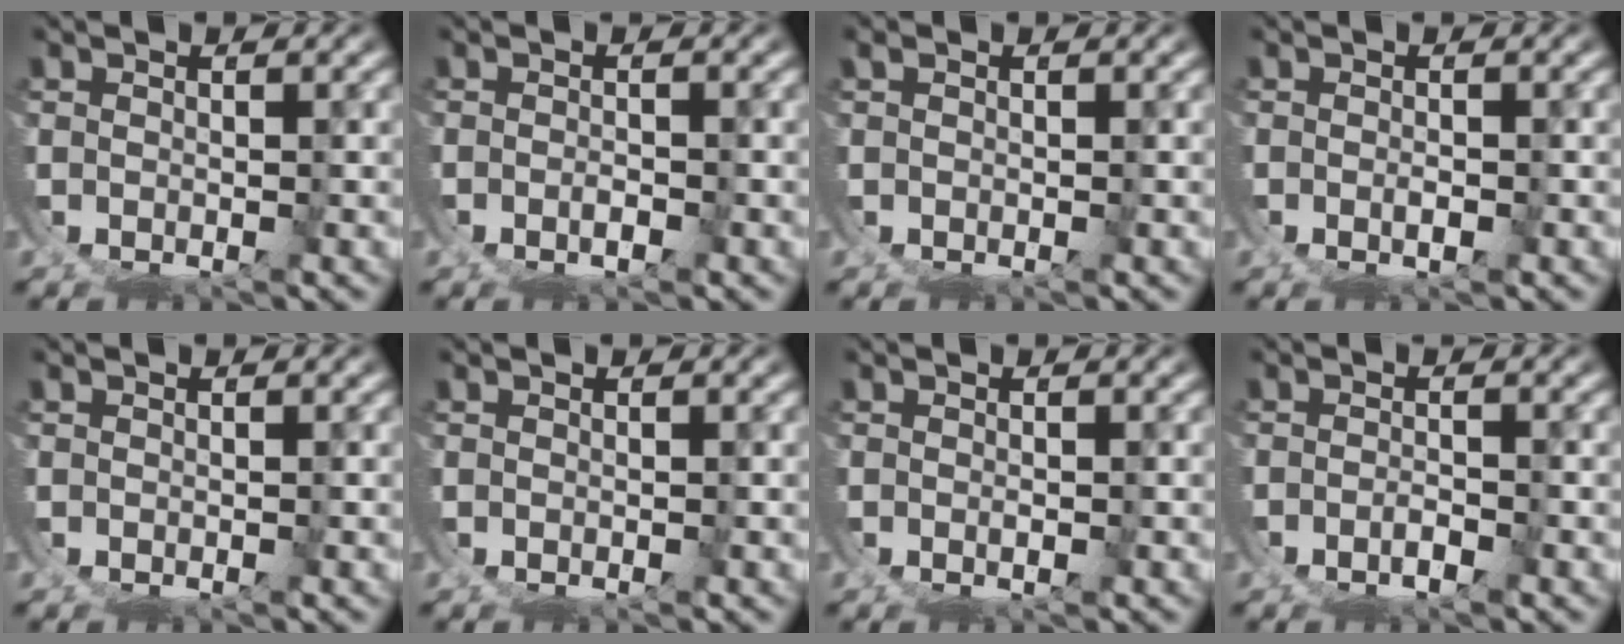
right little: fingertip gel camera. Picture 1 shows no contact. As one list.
[{"total": 1.0, "force": [-0.6, -0.3, 0.8], "torque": [-0.012, 0.001, -0.011]}, {"total": 0.6, "force": [0.5, -0.3, 0.1], "torque": [-0.005, 0.004, 0.009]}, {"total": 1.0, "force": [-0.4, -0.1, 0.9], "torque": [-0.015, -0.002, -0.006]}, {"total": 0.0}, {"total": 0.0}, {"total": 0.6, "force": [-0.1, 0.1, 0.6], "torque": [-0.014, -0.004, 0.000]}, {"total": 1.4, "force": [-0.9, -0.5, 1.0], "torque": [-0.011, 0.001, -0.017]}]